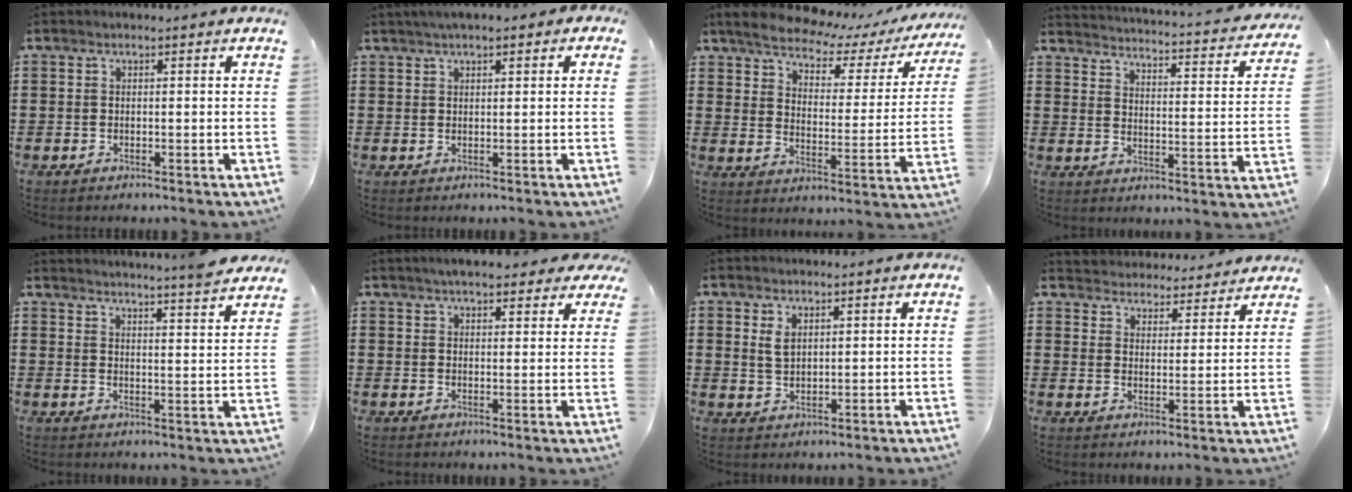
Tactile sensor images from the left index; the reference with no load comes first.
{"total": 1.8, "force": [1.0, 0.6, 1.3], "torque": [-0.028, 0.005, 0.018]}
{"total": 5.6, "force": [5.0, 1.4, 2.0], "torque": [-0.068, -0.031, 0.082]}
{"total": 2.6, "force": [2.4, -0.5, 0.6], "torque": [-0.032, -0.033, 0.030]}
{"total": 4.6, "force": [4.4, -1.1, 0.7], "torque": [-0.023, -0.033, 0.075]}
{"total": 4.6, "force": [4.0, 1.0, 1.9], "torque": [-0.041, -0.005, 0.072]}
{"total": 2.9, "force": [1.4, 1.7, 1.9], "torque": [-0.042, 0.006, 0.025]}
{"total": 4.1, "force": [4.1, 0.4, -0.5], "torque": [-0.012, -0.026, 0.072]}